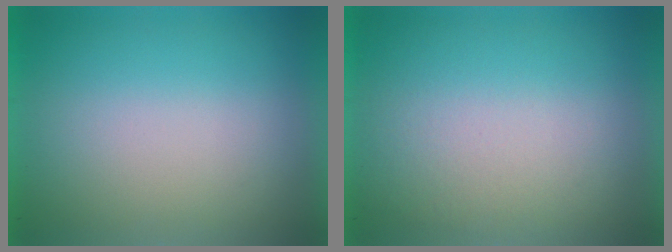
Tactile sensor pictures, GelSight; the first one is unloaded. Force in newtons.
{"total": 1.4}